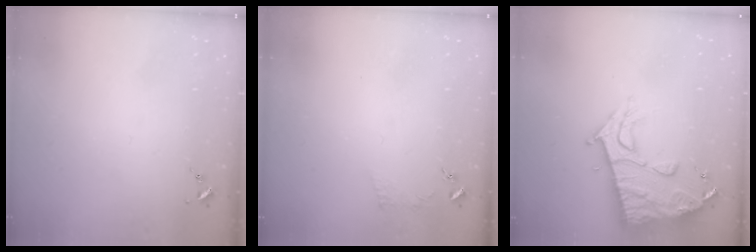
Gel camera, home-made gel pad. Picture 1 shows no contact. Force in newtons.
{"total": 3.4, "press": 3.3, "slide": 0.5}
{"total": 14.4, "press": 14.3, "slide": 1.2}